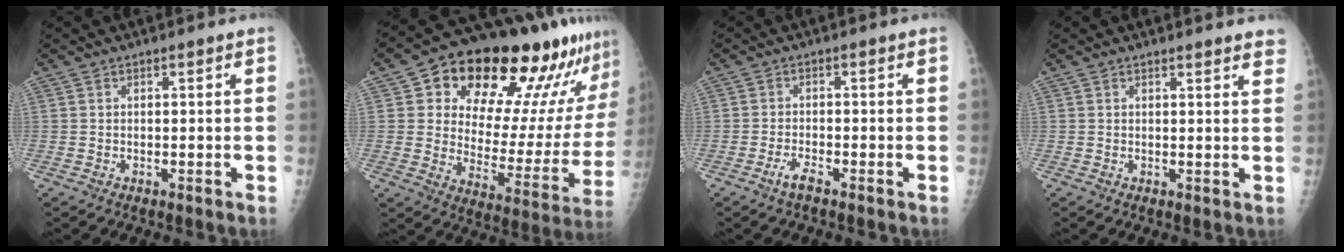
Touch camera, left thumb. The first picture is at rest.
{"total": 27.7, "force": [17.7, 12.0, 17.6], "torque": [-0.217, -0.048, 0.254]}
{"total": 2.2, "force": [-1.6, 0.3, 1.5], "torque": [-0.043, 0.005, -0.034]}
{"total": 4.6, "force": [4.4, 0.8, 1.2], "torque": [0.002, -0.019, 0.033]}